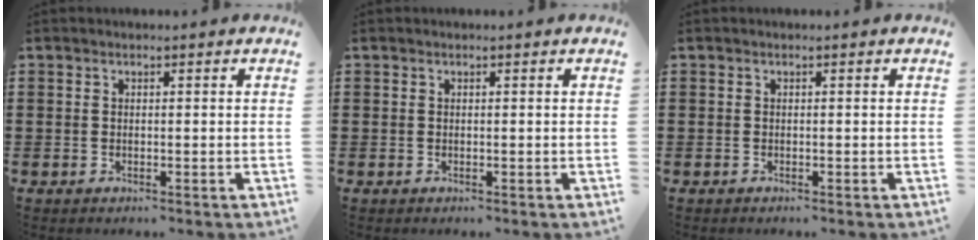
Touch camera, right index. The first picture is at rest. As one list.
[{"total": 0.0}, {"total": 0.0}]